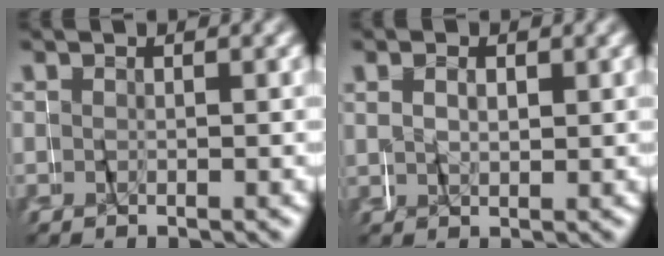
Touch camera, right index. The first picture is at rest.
{"total": 0.6, "force": [0.4, 0.3, 0.0], "torque": [-0.004, -0.002, 0.011]}